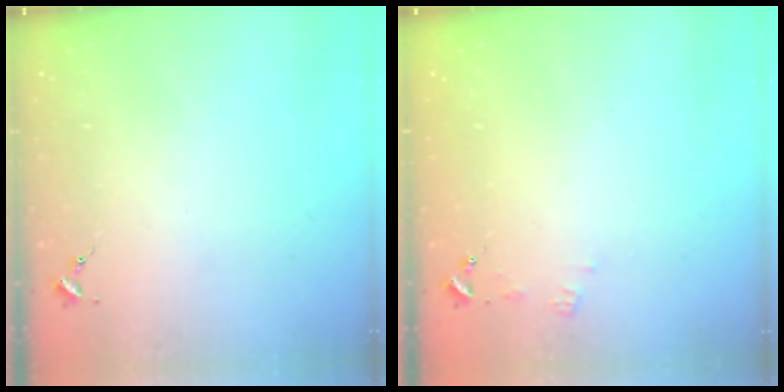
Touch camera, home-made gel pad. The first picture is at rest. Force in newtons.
{"total": 4.2, "press": 4.2, "slide": 0.5}